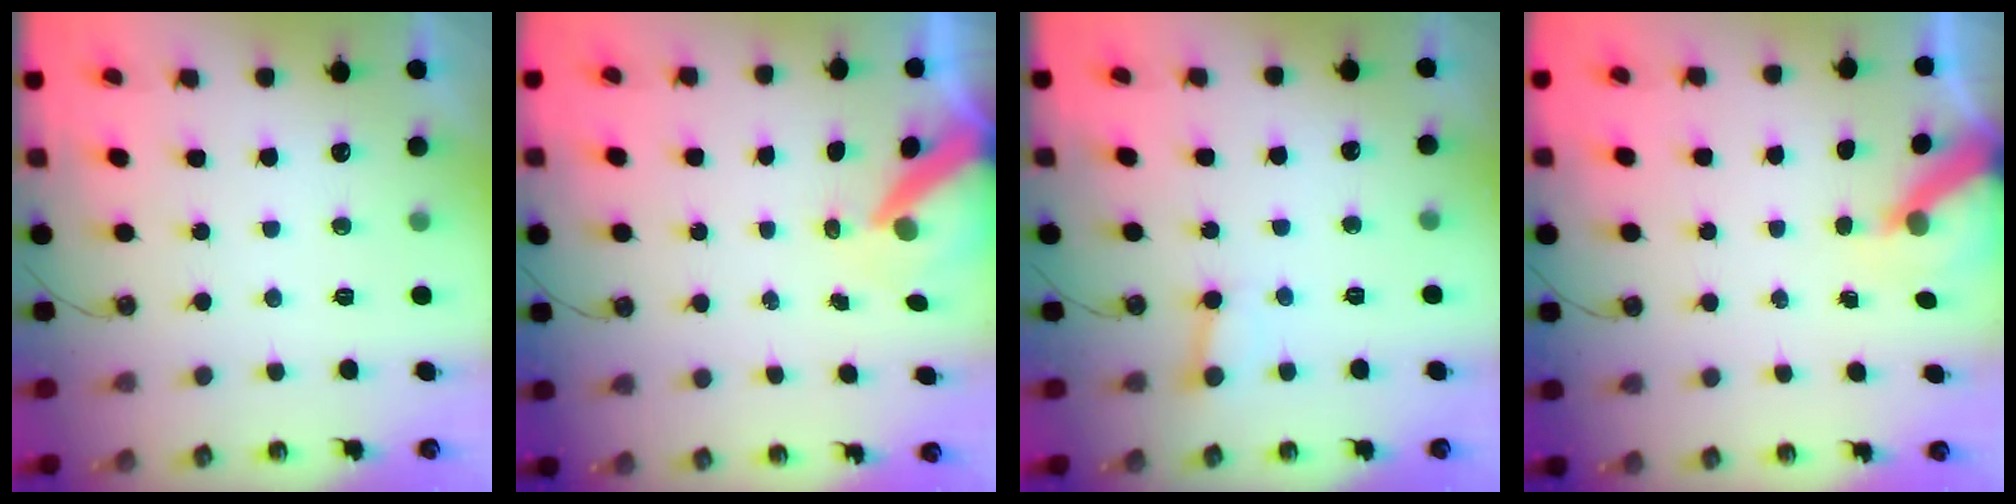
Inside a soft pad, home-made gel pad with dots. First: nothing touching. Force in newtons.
{"total": 8.4, "press": 8.3, "slide": 1.2}
{"total": 2.6, "press": 2.6, "slide": 0.2}
{"total": 5.7, "press": 5.6, "slide": 0.4}